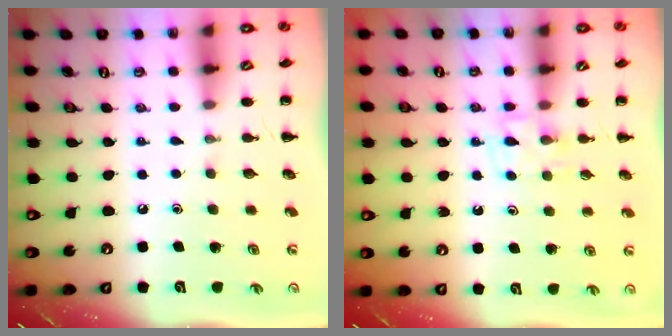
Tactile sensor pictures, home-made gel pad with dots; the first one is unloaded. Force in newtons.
{"total": 5.7, "press": 5.5, "slide": 1.5}